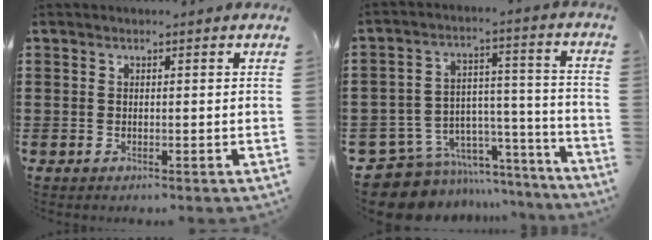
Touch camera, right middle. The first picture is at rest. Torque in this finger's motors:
{"motor_torque": [1.03, -0.76, 0.10, 0.00]}